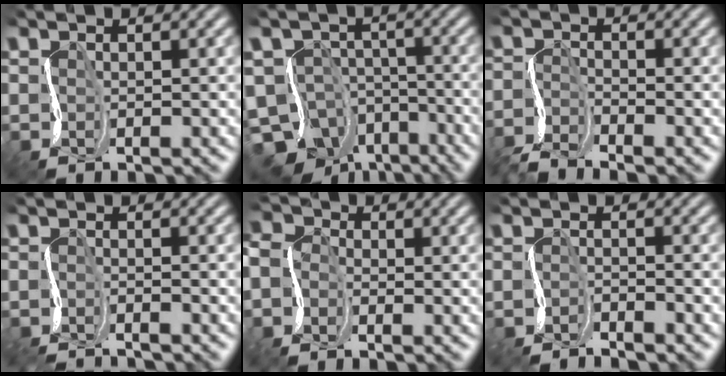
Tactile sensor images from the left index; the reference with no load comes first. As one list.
[{"total": 8.9, "force": [-5.7, 5.6, 3.9], "torque": [-0.068, -0.003, -0.113]}, {"total": 3.7, "force": [-3.4, 0.5, 1.2], "torque": [-0.030, -0.004, -0.078]}, {"total": 2.8, "force": [-2.8, -0.2, 0.3], "torque": [-0.007, -0.008, -0.060]}, {"total": 4.2, "force": [-2.0, 3.2, 2.0], "torque": [-0.042, 0.009, -0.050]}, {"total": 2.1, "force": [-2.0, -0.1, 0.3], "torque": [-0.009, 0.000, -0.048]}]